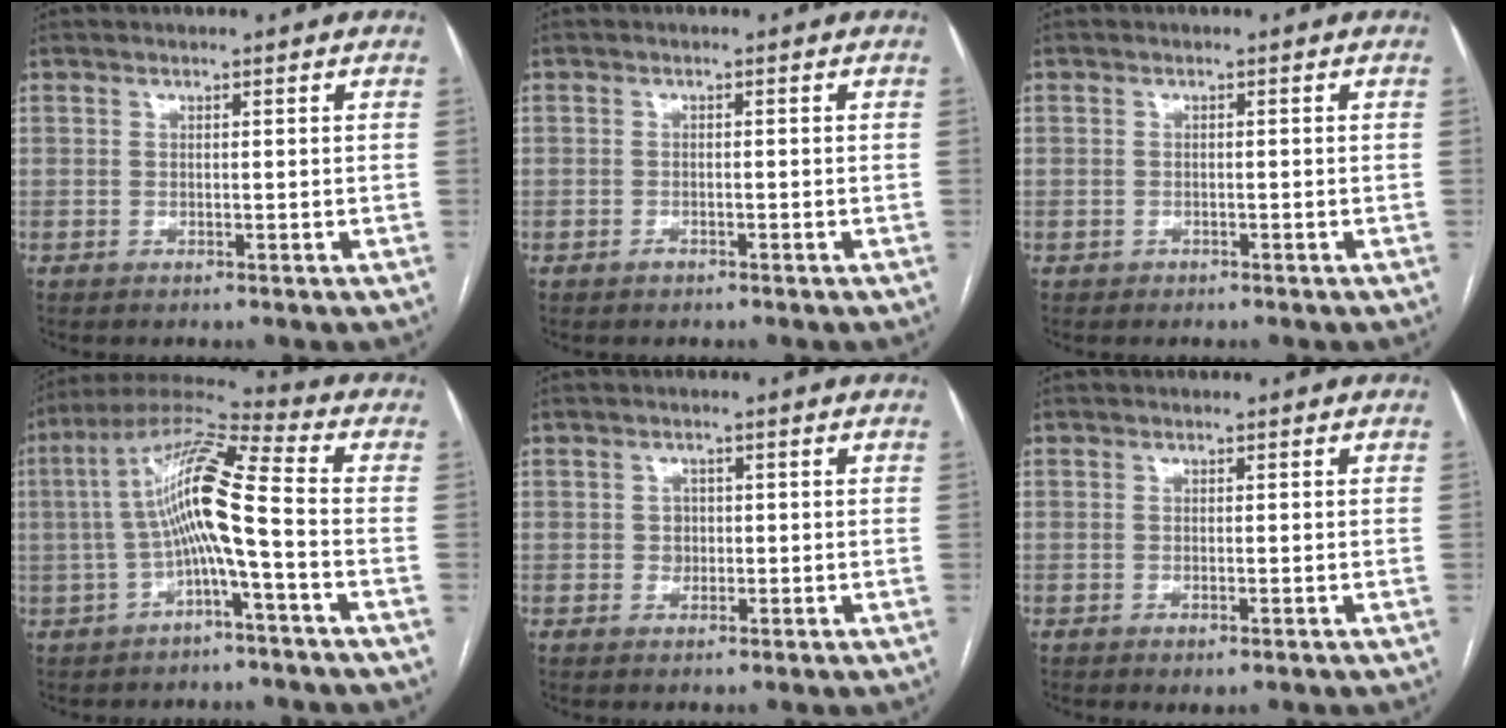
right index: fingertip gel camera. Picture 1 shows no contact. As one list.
[{"total": 1.0, "force": [-0.7, 0.7, 0.1], "torque": [0.000, 0.003, -0.013]}, {"total": 1.0, "force": [-0.6, 0.8, -0.1], "torque": [-0.007, 0.004, -0.012]}, {"total": 11.7, "force": [-1.3, 0.6, 11.6], "torque": [-0.221, 0.034, -0.029]}, {"total": 1.8, "force": [0.0, 1.7, 0.7], "torque": [-0.008, 0.003, 0.001]}, {"total": 1.3, "force": [-0.7, 0.4, 1.0], "torque": [-0.015, -0.003, -0.005]}]